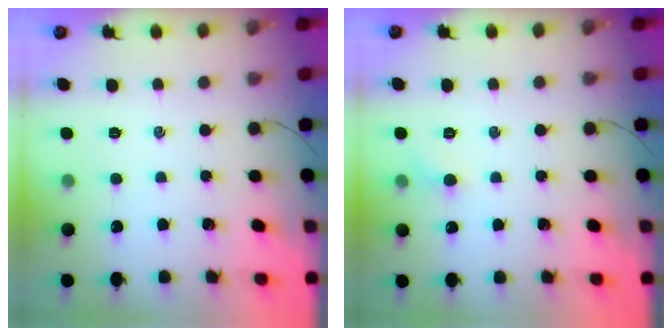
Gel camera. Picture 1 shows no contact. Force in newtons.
{"total": 3.8, "press": 3.6, "slide": 1.3}